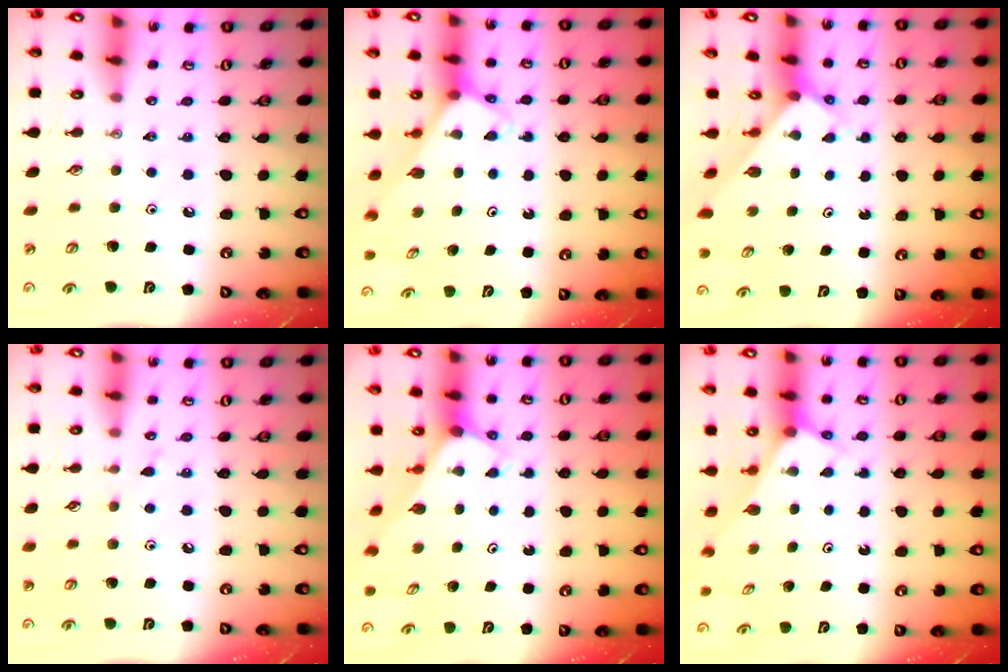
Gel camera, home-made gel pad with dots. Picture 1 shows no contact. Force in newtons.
{"total": 3.4, "press": 3.4, "slide": 0.2}
{"total": 2.4, "press": 2.4, "slide": 0.2}
{"total": 5.6, "press": 5.6, "slide": 0.6}
{"total": 3.0, "press": 3.0, "slide": 0.2}
{"total": 2.7, "press": 2.7, "slide": 0.1}